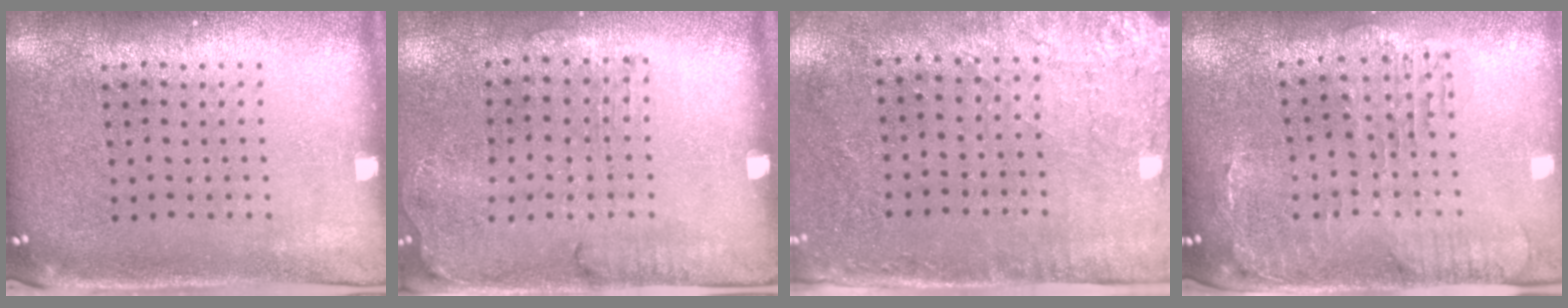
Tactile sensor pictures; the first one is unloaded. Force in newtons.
{"total": 1.7, "press": 1.2, "slide": 1.2}
{"total": 2.9, "press": 2.3, "slide": 1.7}
{"total": 0.9, "press": 0.8, "slide": 0.3}